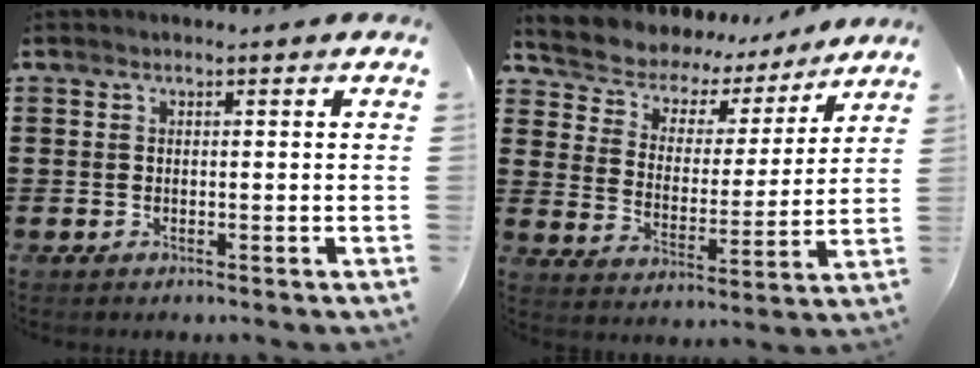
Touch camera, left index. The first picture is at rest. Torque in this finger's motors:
{"motor_torque": [2.14, 0.00, 0.68, 0.07]}